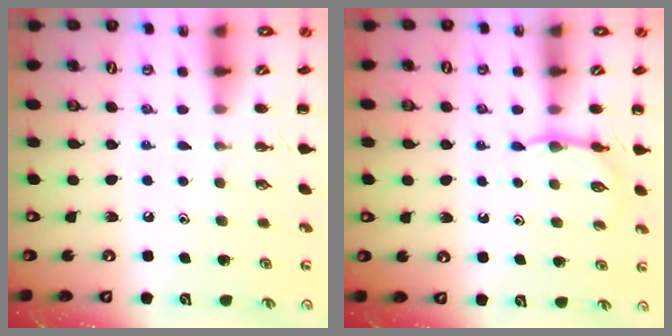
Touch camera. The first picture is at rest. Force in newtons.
{"total": 4.0, "press": 3.7, "slide": 1.5}